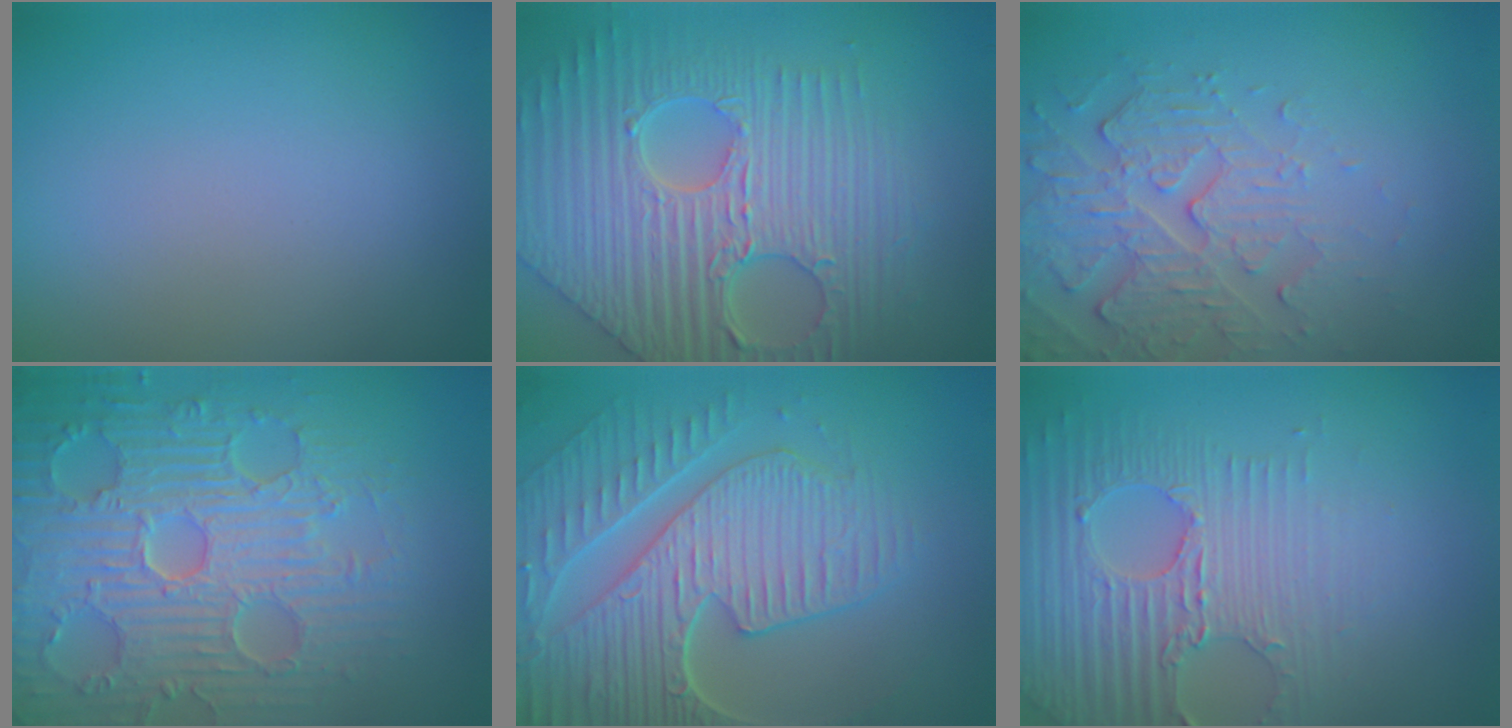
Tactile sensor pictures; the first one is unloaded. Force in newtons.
{"total": 8.2, "press": 6.7, "slide": 4.6}
{"total": 5.2, "press": 3.6, "slide": 3.7}
{"total": 9.1, "press": 6.7, "slide": 6.2}
{"total": 8.9, "press": 6.3, "slide": 6.3}
{"total": 4.7, "press": 4.2, "slide": 2.1}